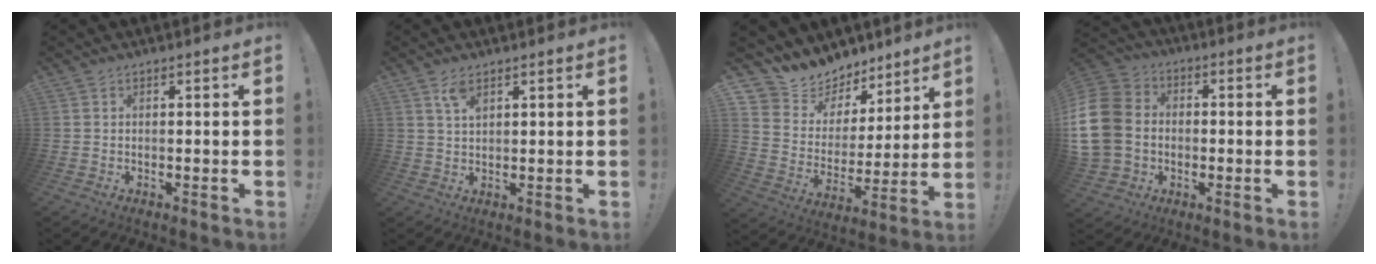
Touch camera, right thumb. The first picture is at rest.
{"total": 4.4, "force": [2.7, 1.8, 3.0], "torque": [-0.055, -0.009, 0.047]}
{"total": 9.1, "force": [7.3, 5.5, 0.3], "torque": [-0.022, -0.073, 0.139]}
{"total": 15.6, "force": [-1.4, 12.7, 8.9], "torque": [-0.166, 0.021, -0.020]}